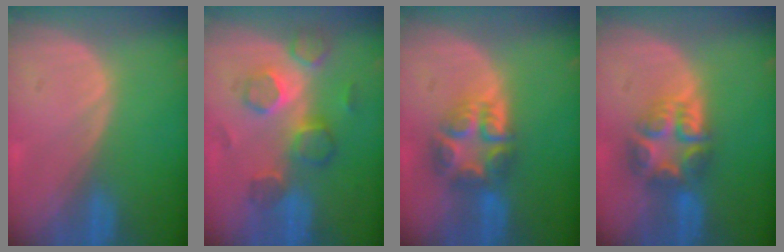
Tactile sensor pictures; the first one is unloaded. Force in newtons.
{"total": 7.8, "press": 7.4, "slide": 2.4}
{"total": 7.6, "press": 6.6, "slide": 3.6}
{"total": 7.7, "press": 6.7, "slide": 3.7}